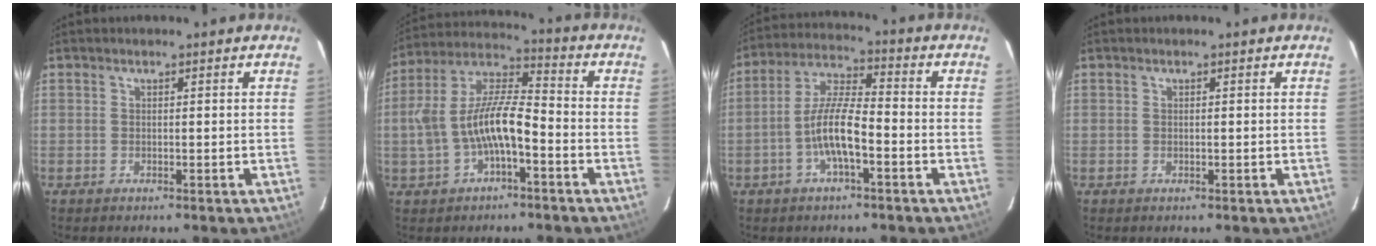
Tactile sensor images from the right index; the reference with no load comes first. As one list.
[{"total": 13.0, "force": [-3.5, 4.8, 11.5], "torque": [-0.239, 0.011, -0.059]}, {"total": 9.1, "force": [-3.4, 2.3, 8.1], "torque": [-0.168, 0.006, -0.063]}, {"total": 0.0}]